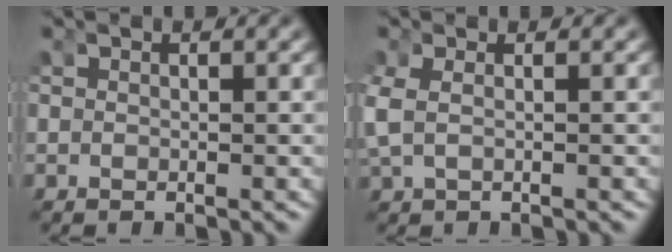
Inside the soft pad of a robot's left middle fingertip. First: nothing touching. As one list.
[{"total": 2.2, "force": [0.3, 1.4, 1.7], "torque": [-0.057, -0.004, 0.012]}]